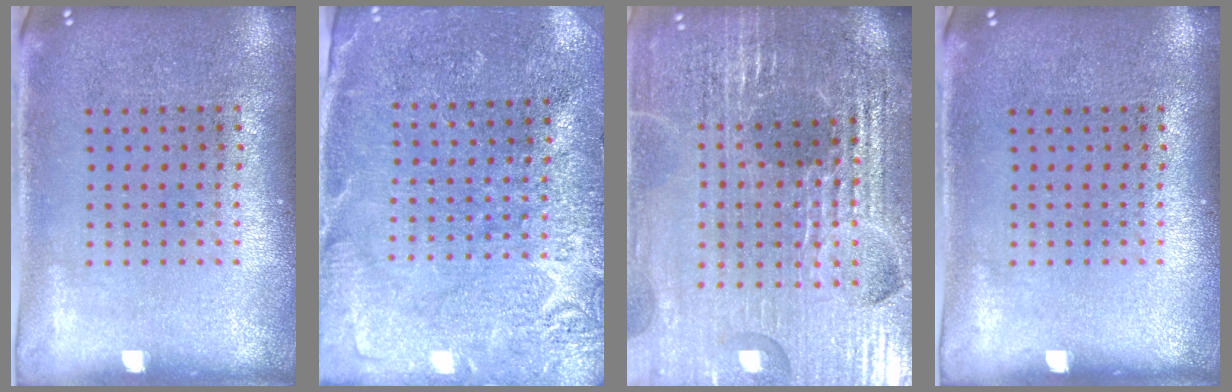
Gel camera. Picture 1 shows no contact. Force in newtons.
{"total": 2.8, "press": 2.8, "slide": 0.1}
{"total": 5.4, "press": 5.0, "slide": 2.2}
{"total": 0.0}